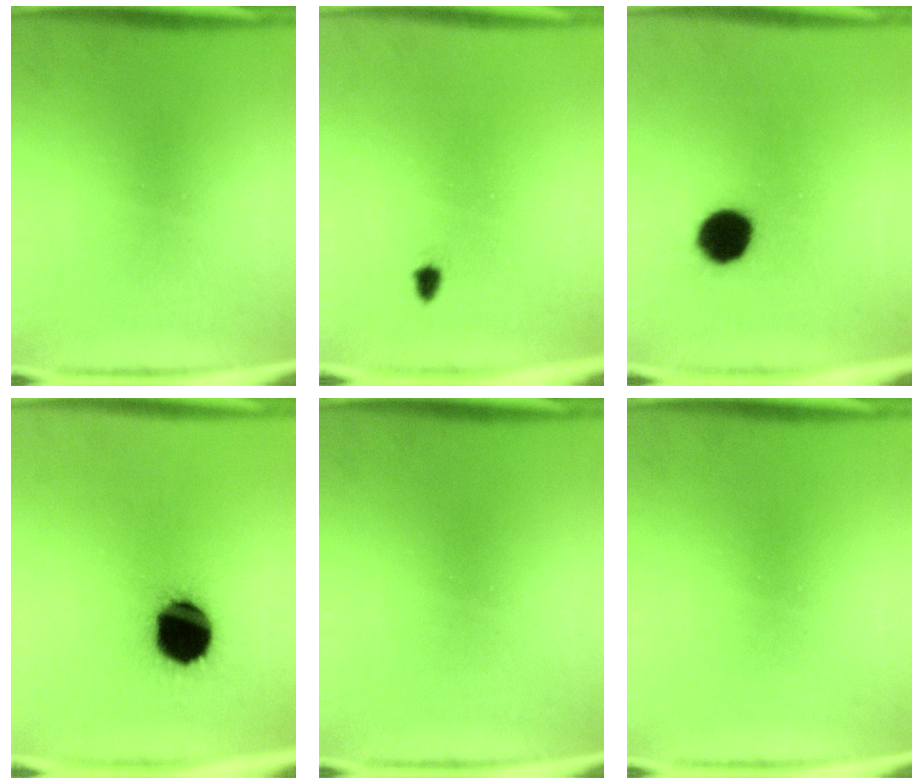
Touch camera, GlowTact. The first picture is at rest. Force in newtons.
{"total": 1.1}
{"total": 9.1}
{"total": 17.1}
{"total": 0.0}
{"total": 0.0}